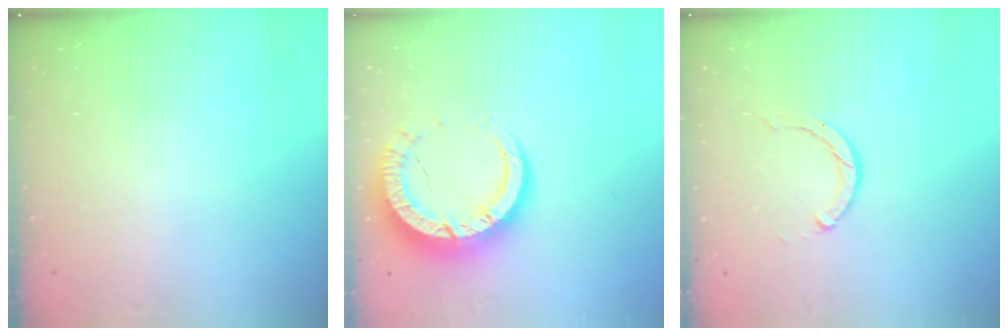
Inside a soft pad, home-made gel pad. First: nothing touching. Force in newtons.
{"total": 11.1, "press": 11.1, "slide": 1.0}
{"total": 2.3, "press": 2.3, "slide": 0.4}